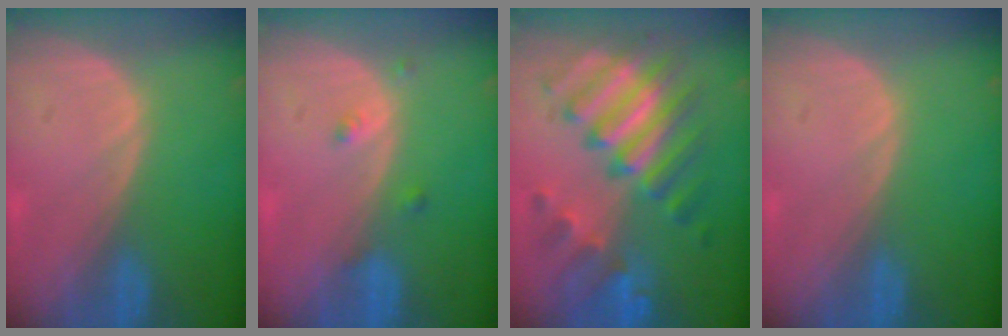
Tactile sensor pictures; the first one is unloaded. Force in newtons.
{"total": 1.6, "press": 1.5, "slide": 0.1}
{"total": 10.5, "press": 10.5, "slide": 0.9}
{"total": 0.0}